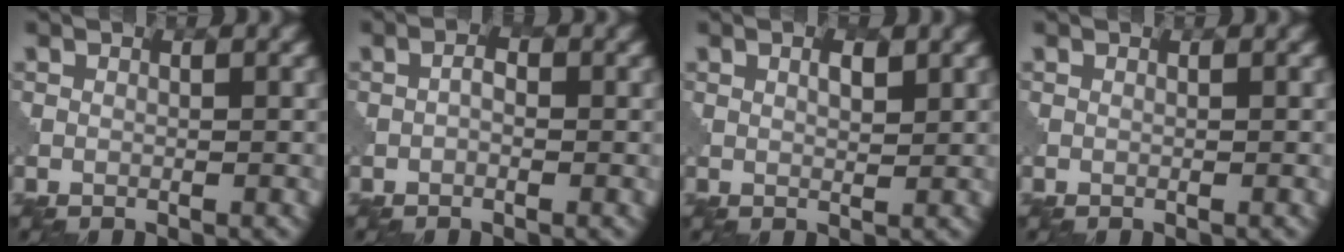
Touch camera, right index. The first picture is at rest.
{"total": 1.2, "force": [-0.2, 0.8, 0.9], "torque": [-0.011, -0.001, -0.004]}
{"total": 1.4, "force": [0.7, 0.5, 1.1], "torque": [-0.022, -0.002, 0.014]}
{"total": 0.0}